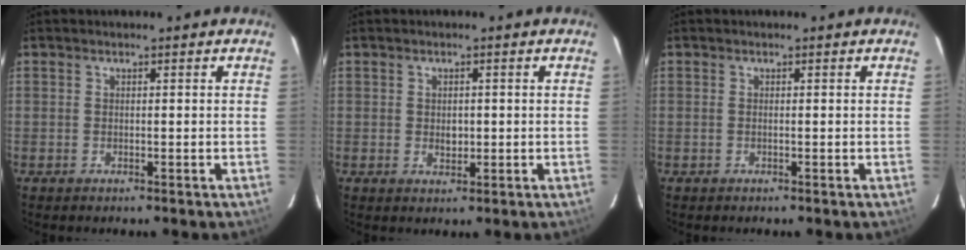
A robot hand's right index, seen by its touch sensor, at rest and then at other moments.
{"total": 2.4, "force": [-0.2, 1.9, 1.4], "torque": [-0.022, 0.001, -0.001]}
{"total": 0.0}